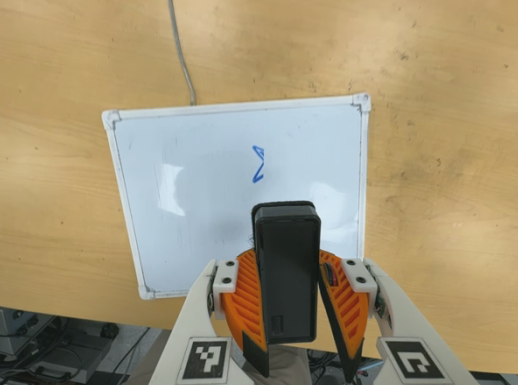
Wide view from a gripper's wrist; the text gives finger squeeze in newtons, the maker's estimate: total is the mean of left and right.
{"total": 8.4, "left": 8.5, "right": 8.3}